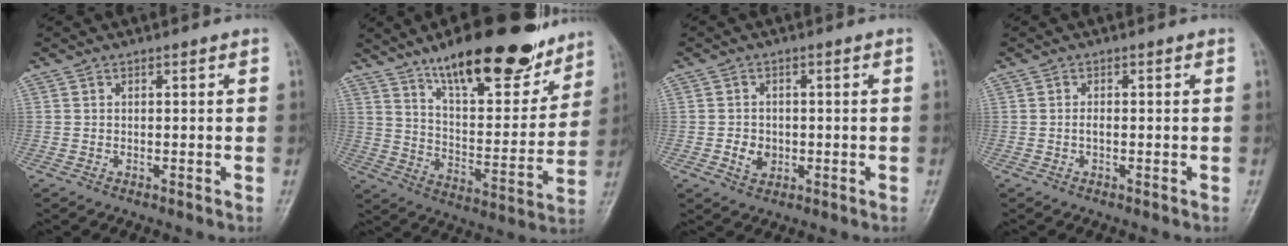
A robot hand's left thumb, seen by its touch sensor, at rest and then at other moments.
{"total": 23.5, "force": [16.2, 7.8, 15.0], "torque": [-0.178, -0.071, 0.257]}
{"total": 3.5, "force": [-0.7, 2.9, 1.9], "torque": [-0.022, 0.002, -0.008]}
{"total": 0.9, "force": [-0.2, 0.4, 0.8], "torque": [-0.015, 0.000, -0.006]}